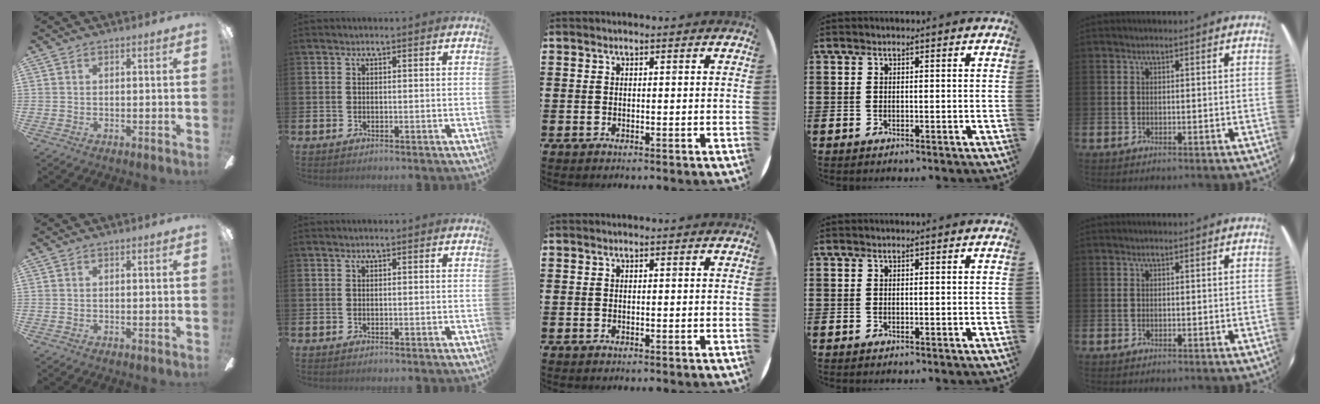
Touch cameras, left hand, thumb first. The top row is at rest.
{}